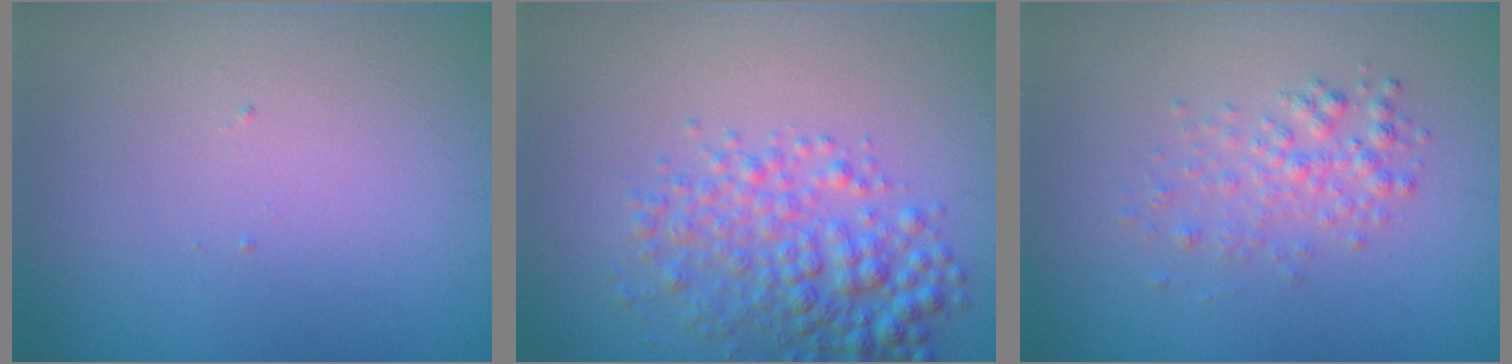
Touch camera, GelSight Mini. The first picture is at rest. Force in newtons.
{"total": 4.4, "press": 4.3, "slide": 0.2}
{"total": 2.0, "press": 2.0, "slide": 0.1}